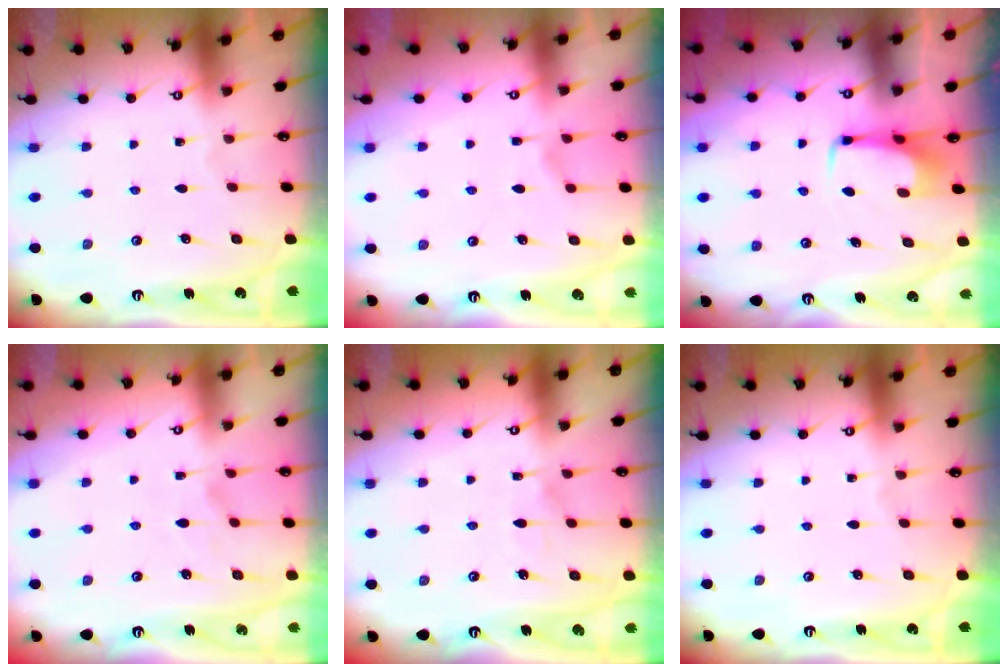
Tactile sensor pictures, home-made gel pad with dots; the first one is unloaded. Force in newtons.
{"total": 1.5, "press": 0.9, "slide": 1.2}
{"total": 2.9, "press": 2.8, "slide": 0.4}
{"total": 2.4, "press": 2.1, "slide": 1.3}
{"total": 5.0, "press": 5.0, "slide": 0.5}
{"total": 0.0}